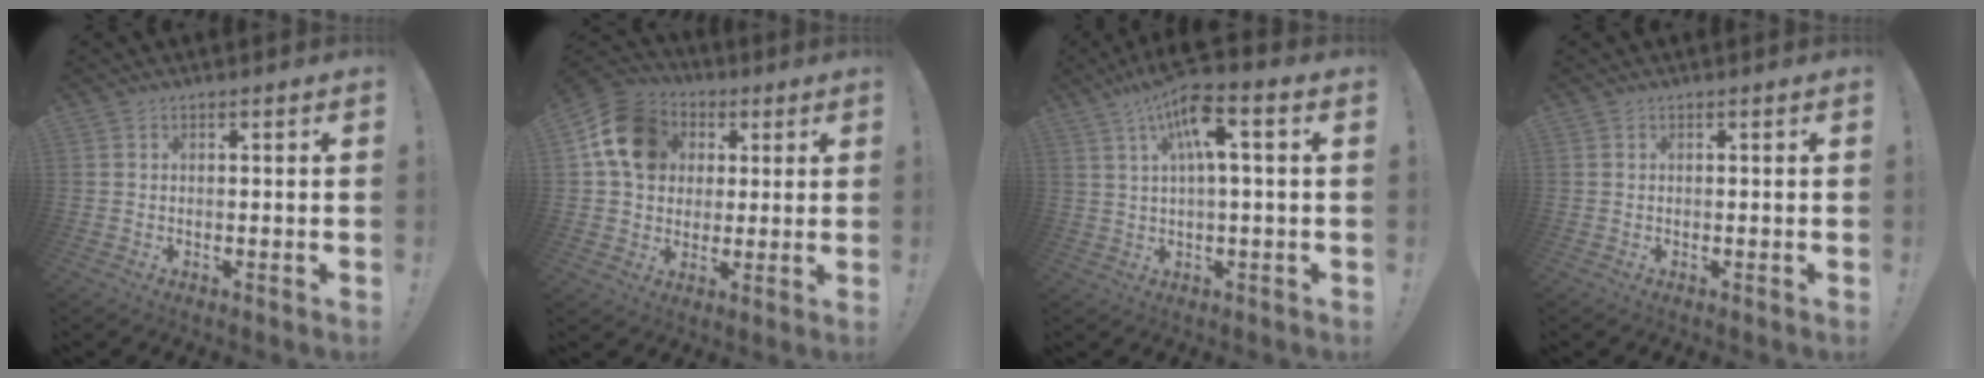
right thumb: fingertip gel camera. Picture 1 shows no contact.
{"total": 16.1, "force": [4.6, 13.0, 8.3], "torque": [-0.121, -0.005, 0.092]}
{"total": 12.2, "force": [4.4, 2.0, 11.2], "torque": [-0.195, -0.013, 0.065]}
{"total": 0.0}